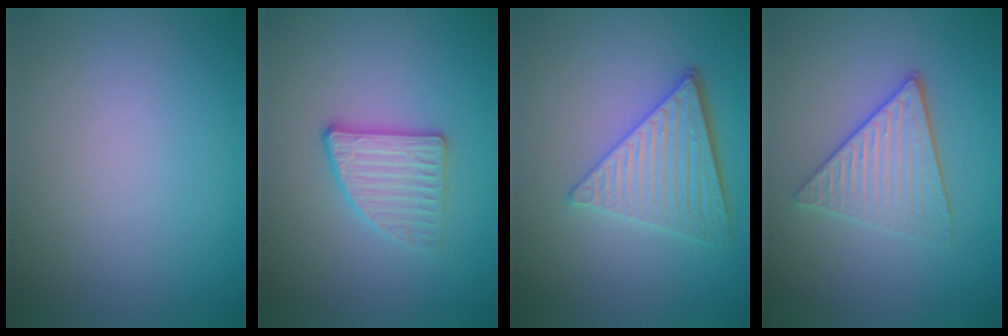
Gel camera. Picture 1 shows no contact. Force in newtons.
{"total": 2.7, "press": 2.6, "slide": 0.8}
{"total": 5.5, "press": 4.3, "slide": 3.4}
{"total": 3.9, "press": 3.3, "slide": 2.0}